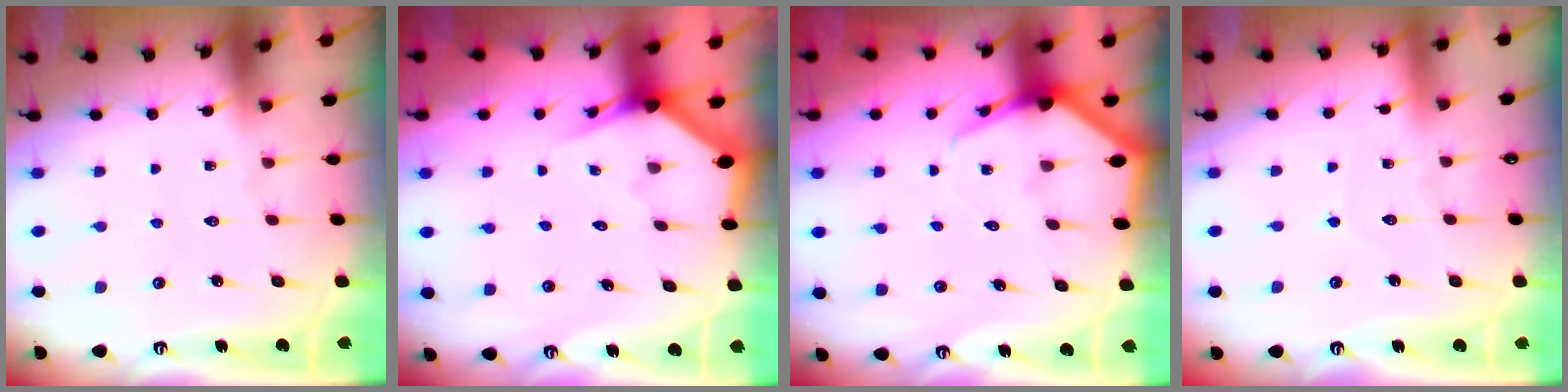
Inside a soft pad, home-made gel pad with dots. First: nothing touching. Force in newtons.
{"total": 2.9, "press": 2.9, "slide": 0.0}
{"total": 5.0, "press": 5.0, "slide": 0.6}
{"total": 2.8, "press": 2.7, "slide": 0.4}